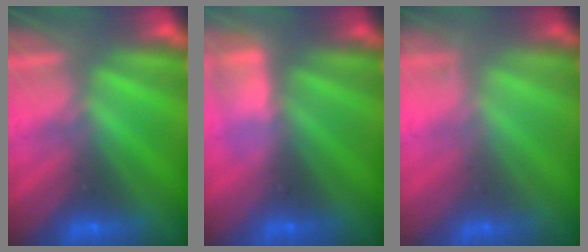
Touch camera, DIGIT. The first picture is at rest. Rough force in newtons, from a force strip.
{"total": 2.9}
{"total": 1.6}